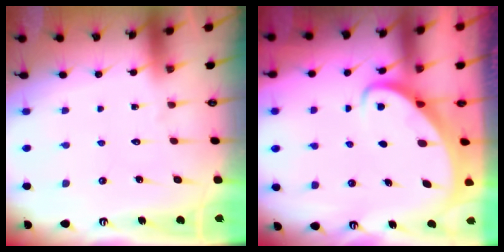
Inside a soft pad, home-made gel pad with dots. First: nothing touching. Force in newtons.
{"total": 2.8, "press": 2.8, "slide": 0.4}